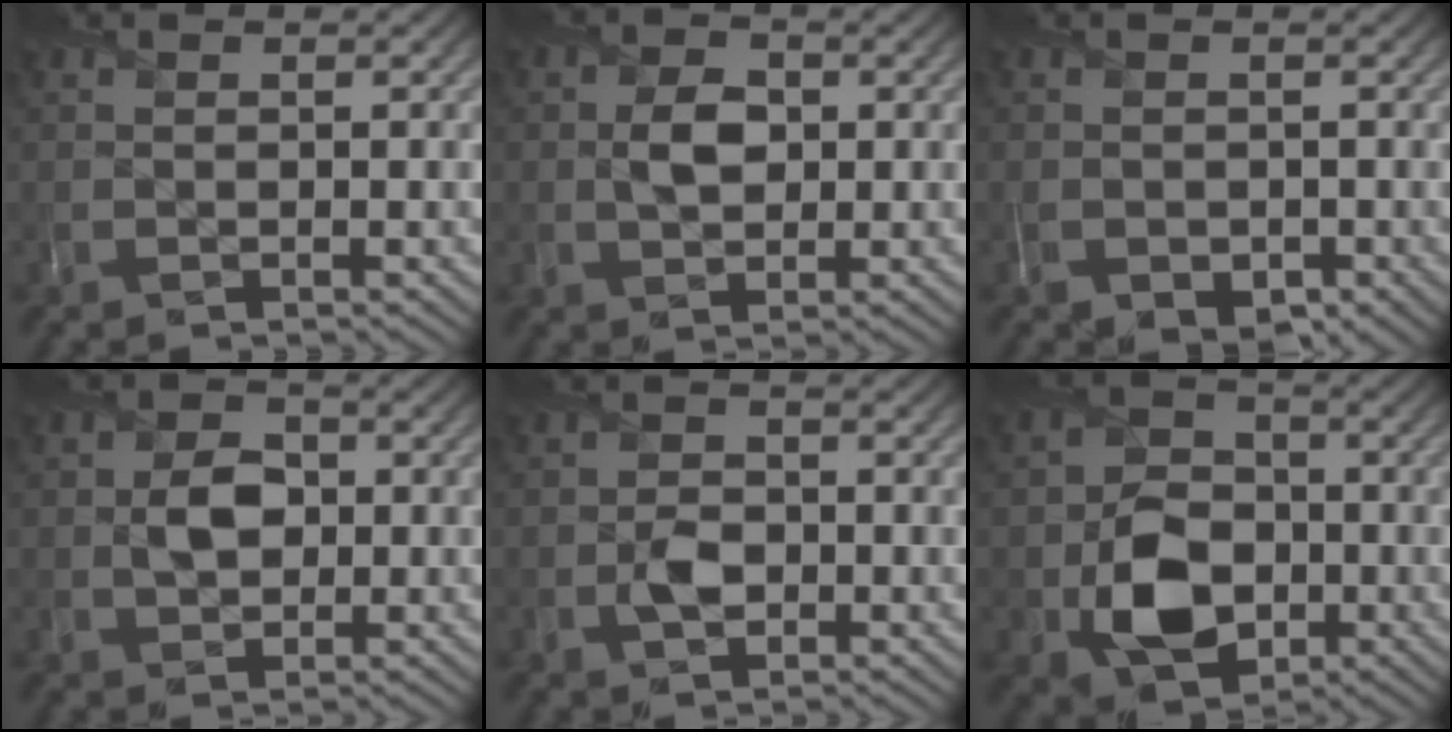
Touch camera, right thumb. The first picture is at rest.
{"total": 3.5, "force": [0.3, 2.6, 2.4], "torque": [-0.052, 0.001, 0.001]}
{"total": 2.5, "force": [-1.1, 2.0, 1.2], "torque": [-0.027, -0.015, -0.018]}
{"total": 3.9, "force": [0.0, 3.1, 2.4], "torque": [-0.050, 0.000, -0.005]}
{"total": 2.8, "force": [-0.9, 2.1, 1.6], "torque": [-0.032, -0.001, -0.017]}
{"total": 8.5, "force": [-2.3, 6.6, 4.9], "torque": [-0.095, -0.012, -0.046]}